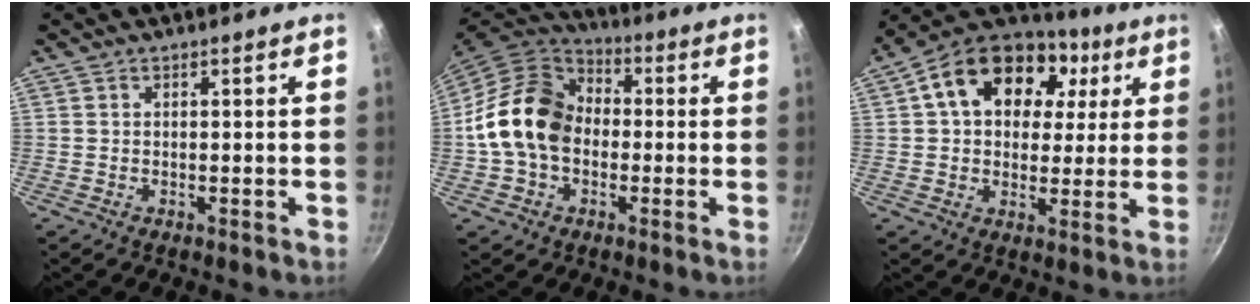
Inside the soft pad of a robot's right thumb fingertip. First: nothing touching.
{"total": 16.1, "force": [-0.8, 12.3, 10.4], "torque": [-0.160, 0.036, -0.029]}
{"total": 20.4, "force": [6.4, 14.3, 13.0], "torque": [-0.208, 0.021, 0.092]}